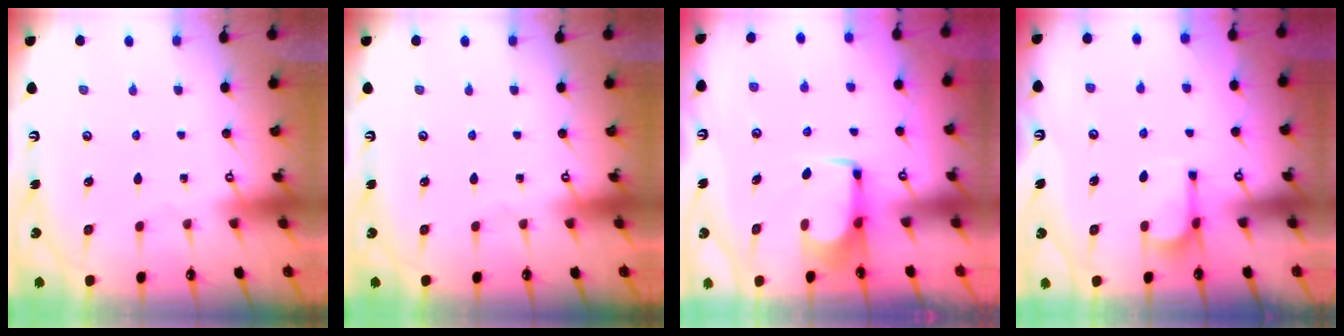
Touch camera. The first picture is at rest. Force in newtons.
{"total": 0.0}
{"total": 1.7, "press": 1.5, "slide": 0.7}
{"total": 3.9, "press": 3.9, "slide": 0.6}